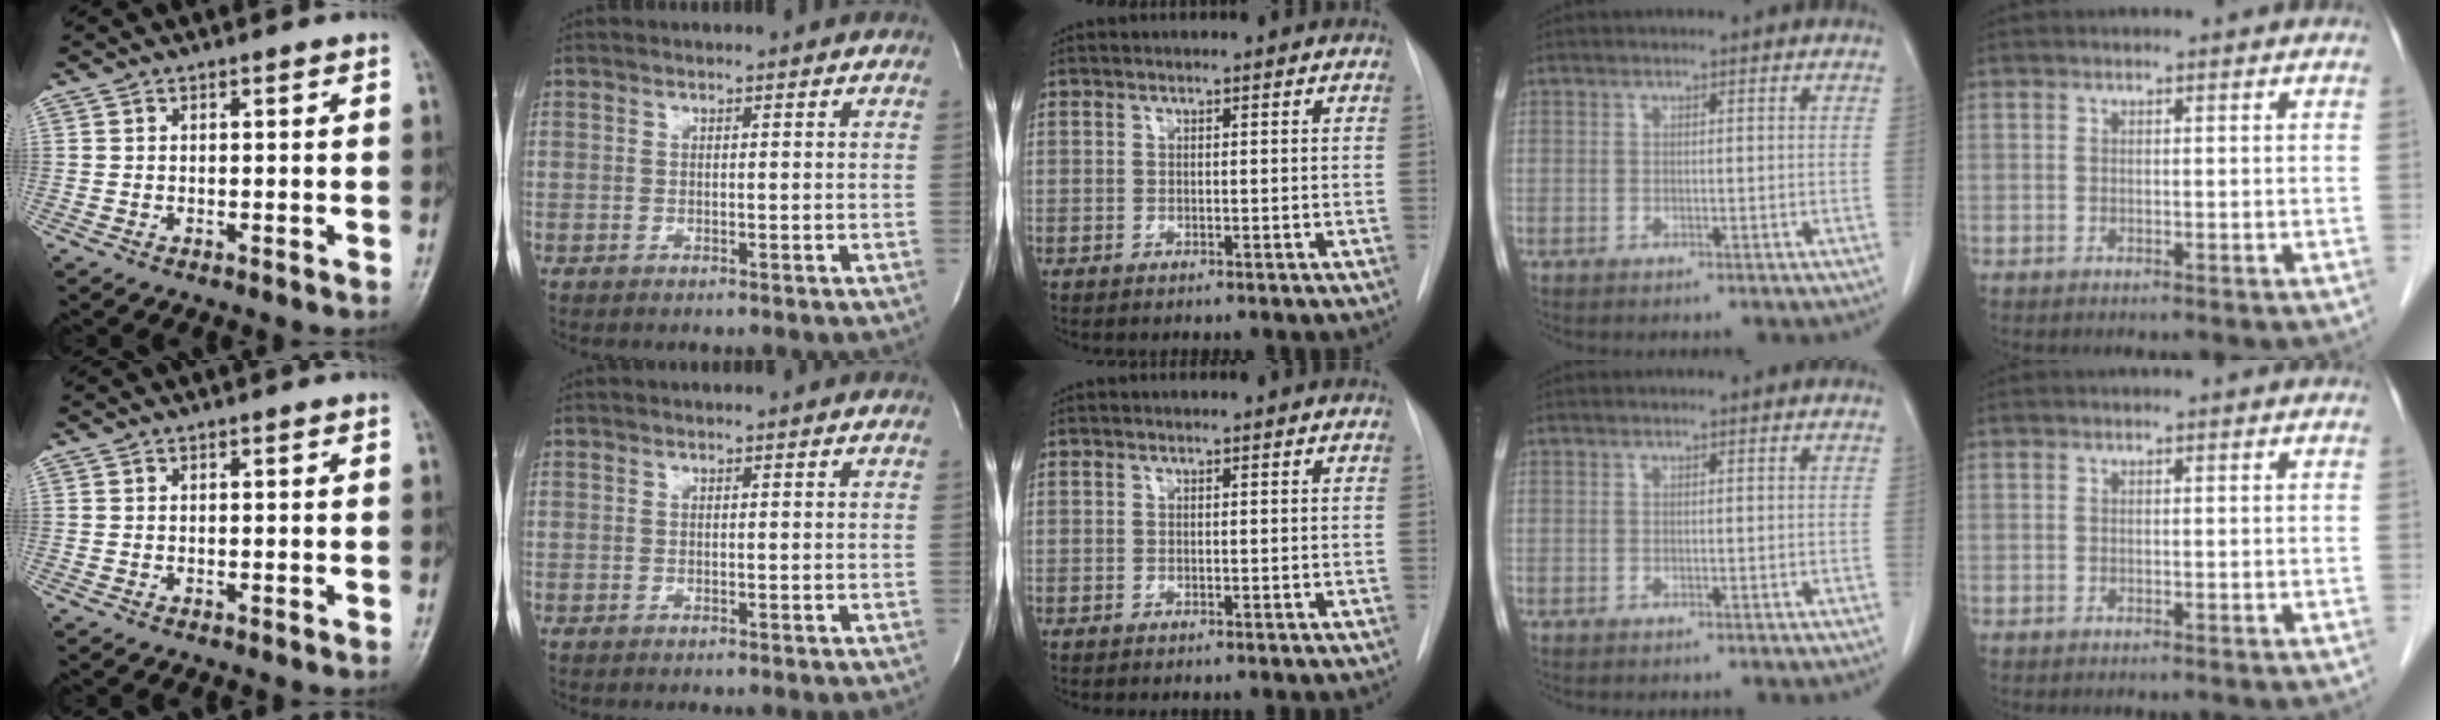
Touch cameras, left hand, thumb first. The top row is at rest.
{}